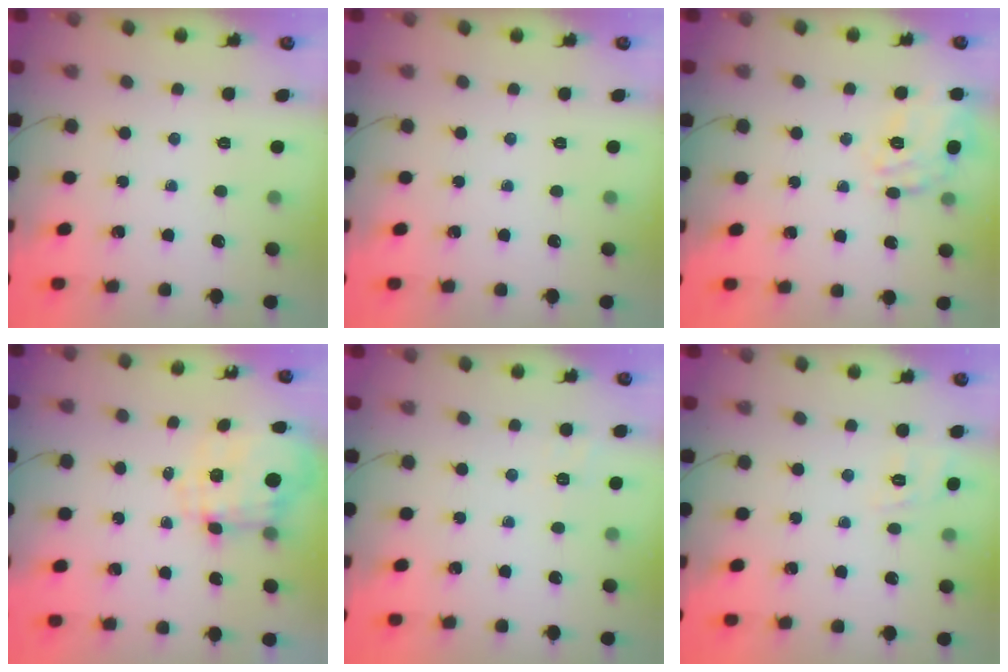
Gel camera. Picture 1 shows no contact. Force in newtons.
{"total": 0.0}
{"total": 17.7, "press": 17.6, "slide": 1.3}
{"total": 3.6, "press": 3.2, "slide": 1.6}
{"total": 2.9, "press": 2.6, "slide": 1.4}
{"total": 2.1, "press": 0.8, "slide": 1.9}